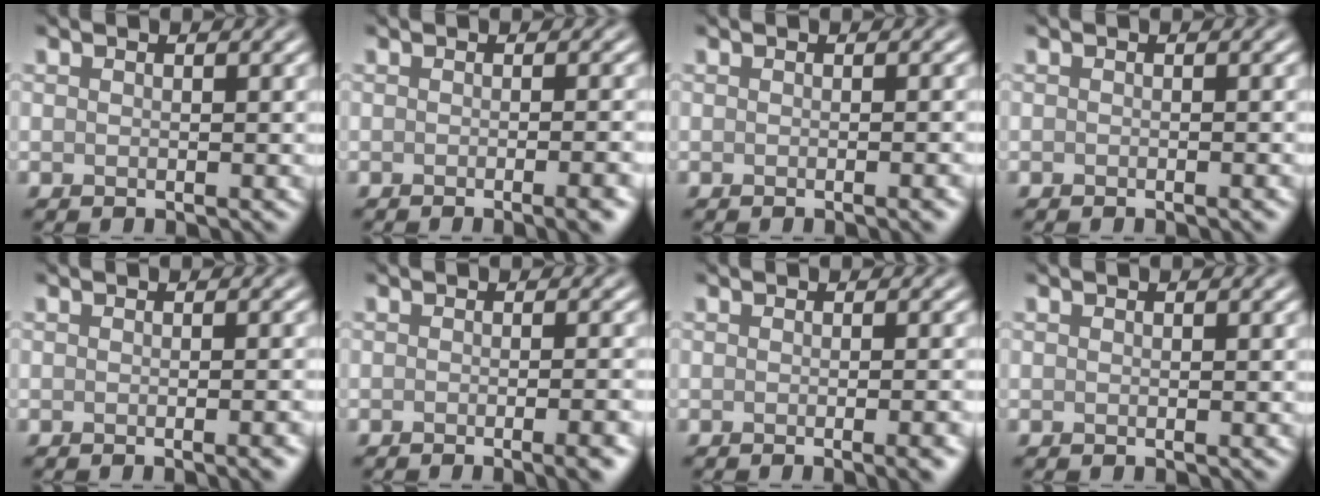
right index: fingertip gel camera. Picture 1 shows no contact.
{"total": 3.9, "force": [-1.6, 1.2, 3.3], "torque": [-0.018, 0.002, -0.018]}
{"total": 2.0, "force": [-0.7, 0.6, 1.8], "torque": [-0.009, 0.001, -0.007]}
{"total": 0.7, "force": [-0.6, 0.1, 0.4], "torque": [-0.004, -0.001, -0.008]}
{"total": 2.8, "force": [-0.9, 0.9, 2.5], "torque": [-0.014, 0.000, -0.011]}
{"total": 4.2, "force": [-2.0, 1.2, 3.4], "torque": [-0.023, 0.003, -0.023]}
{"total": 3.9, "force": [-1.2, 1.3, 3.5], "torque": [-0.019, -0.002, -0.012]}
{"total": 0.0}